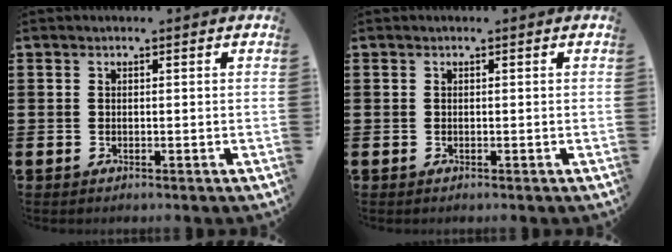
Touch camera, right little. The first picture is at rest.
{"total": 0.0}